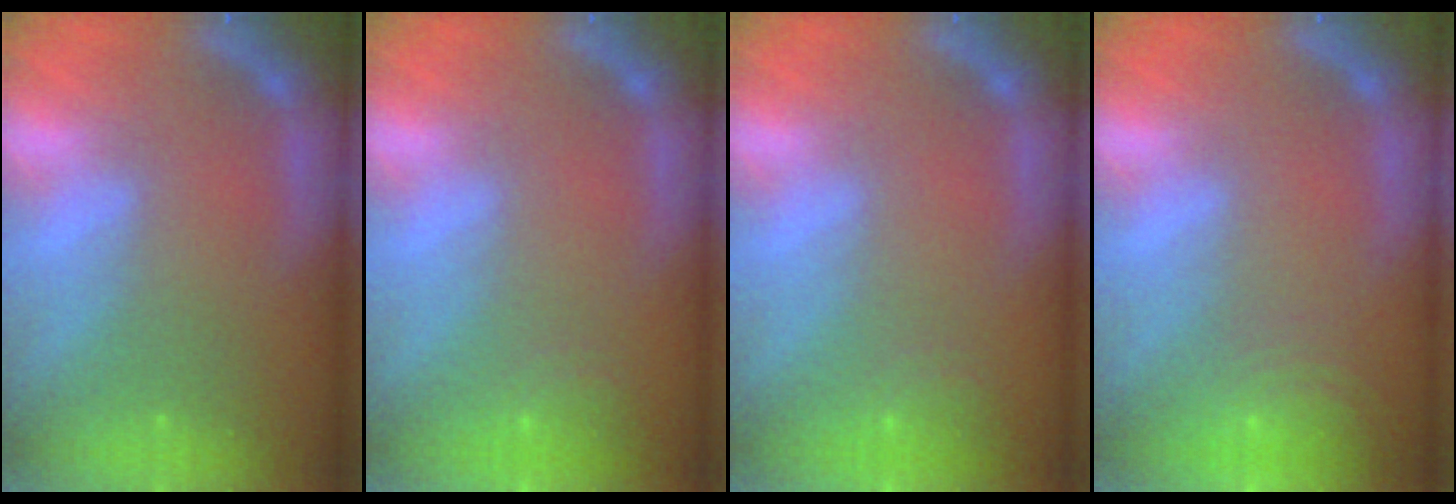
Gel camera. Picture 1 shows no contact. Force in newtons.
{"total": 2.5}
{"total": 2.5}
{"total": 8.0}